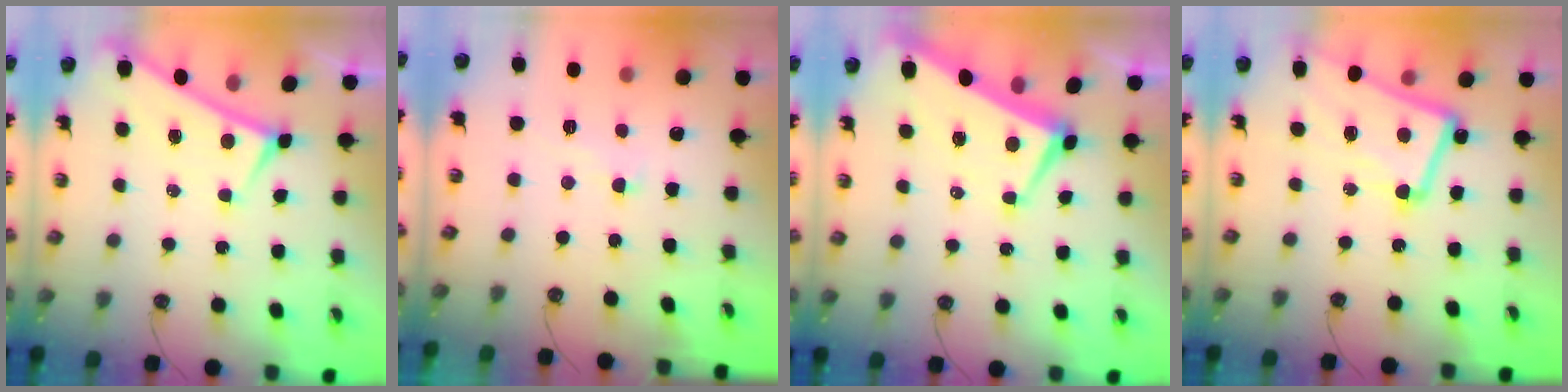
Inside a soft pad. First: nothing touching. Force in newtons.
{"total": 1.7, "press": 1.7, "slide": 0.2}
{"total": 2.2, "press": 1.9, "slide": 1.1}
{"total": 10.7, "press": 10.5, "slide": 1.7}